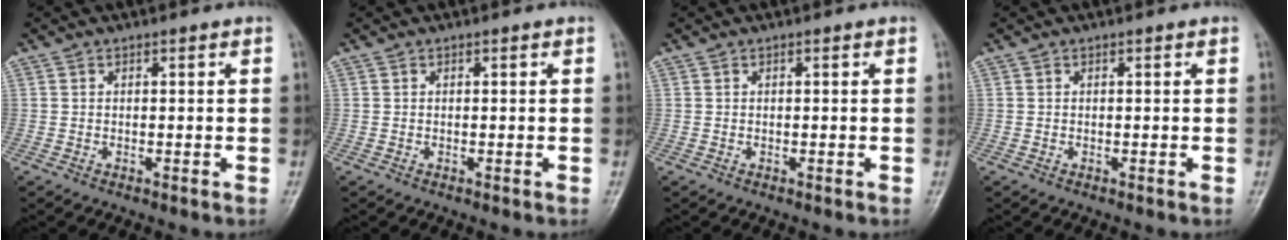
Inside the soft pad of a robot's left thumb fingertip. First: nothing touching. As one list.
[{"total": 0.0}, {"total": 0.0}, {"total": 0.0}]